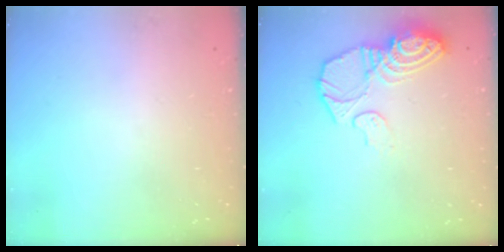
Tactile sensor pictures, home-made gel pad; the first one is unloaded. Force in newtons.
{"total": 11.4, "press": 11.4, "slide": 1.2}